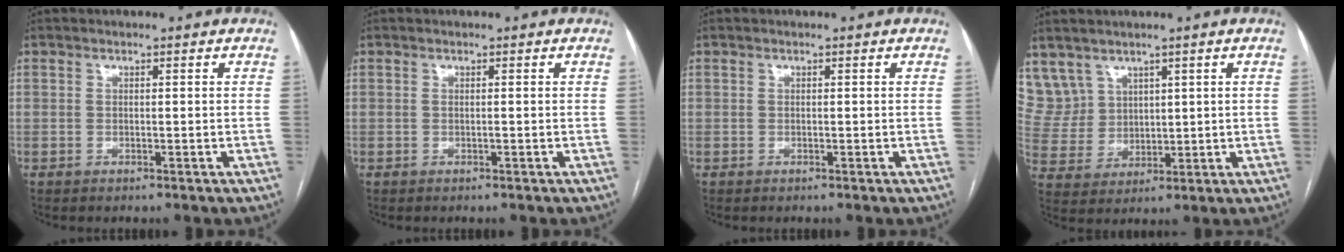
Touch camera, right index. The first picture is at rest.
{"total": 0.0}
{"total": 0.0}
{"total": 7.9, "force": [5.2, 5.9, 0.5], "torque": [-0.024, 0.024, 0.125]}